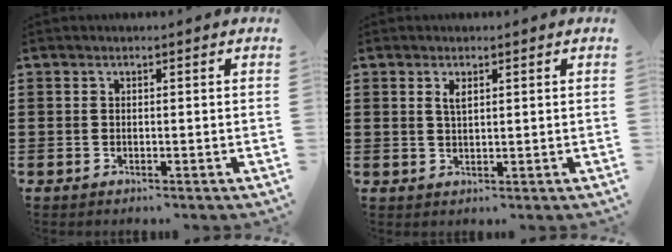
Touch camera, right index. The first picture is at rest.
{"total": 1.8, "force": [0.9, 0.6, 1.4], "torque": [-0.030, 0.004, 0.014]}